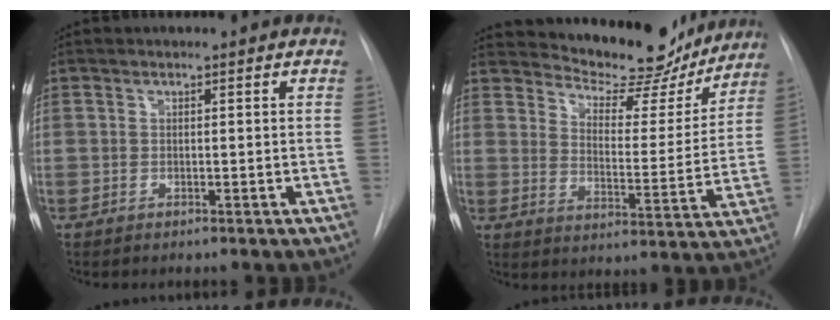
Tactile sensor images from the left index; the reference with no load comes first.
{"total": 15.8, "force": [14.8, 4.2, 3.5], "torque": [-0.039, -0.027, 0.193]}